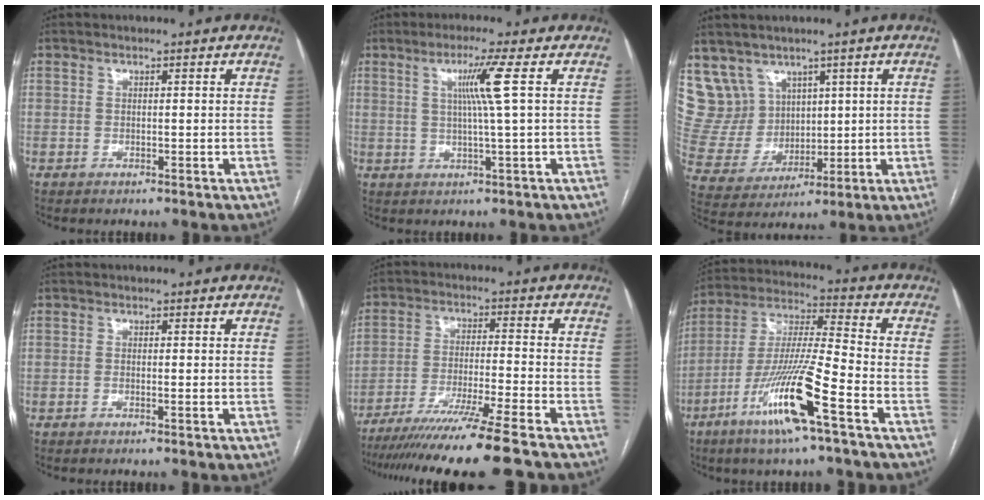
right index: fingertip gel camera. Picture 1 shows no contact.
{"total": 5.8, "force": [1.5, -1.7, 5.4], "torque": [-0.103, 0.000, 0.030]}
{"total": 9.7, "force": [6.2, 7.5, 0.9], "torque": [-0.034, 0.043, 0.143]}
{"total": 0.8, "force": [-0.3, 0.1, 0.7], "torque": [-0.011, -0.001, -0.004]}
{"total": 16.7, "force": [-13.9, -1.6, 9.2], "torque": [-0.157, -0.047, -0.225]}
{"total": 15.4, "force": [-7.6, 0.1, 13.4], "torque": [-0.272, -0.020, -0.144]}